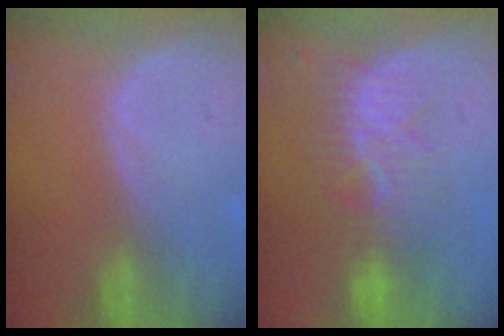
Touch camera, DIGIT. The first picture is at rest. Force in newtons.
{"total": 8.5, "press": 7.7, "slide": 3.5}